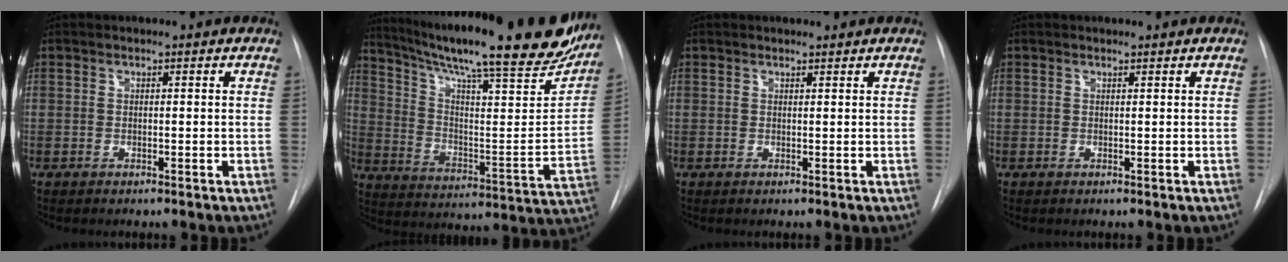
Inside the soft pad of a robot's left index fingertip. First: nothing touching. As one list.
[{"total": 29.8, "force": [24.3, 3.9, 16.9], "torque": [-0.268, -0.058, 0.329]}, {"total": 1.8, "force": [1.8, 0.3, 0.3], "torque": [-0.007, 0.008, 0.022]}, {"total": 1.2, "force": [1.1, 0.1, 0.2], "torque": [-0.006, 0.007, 0.014]}]